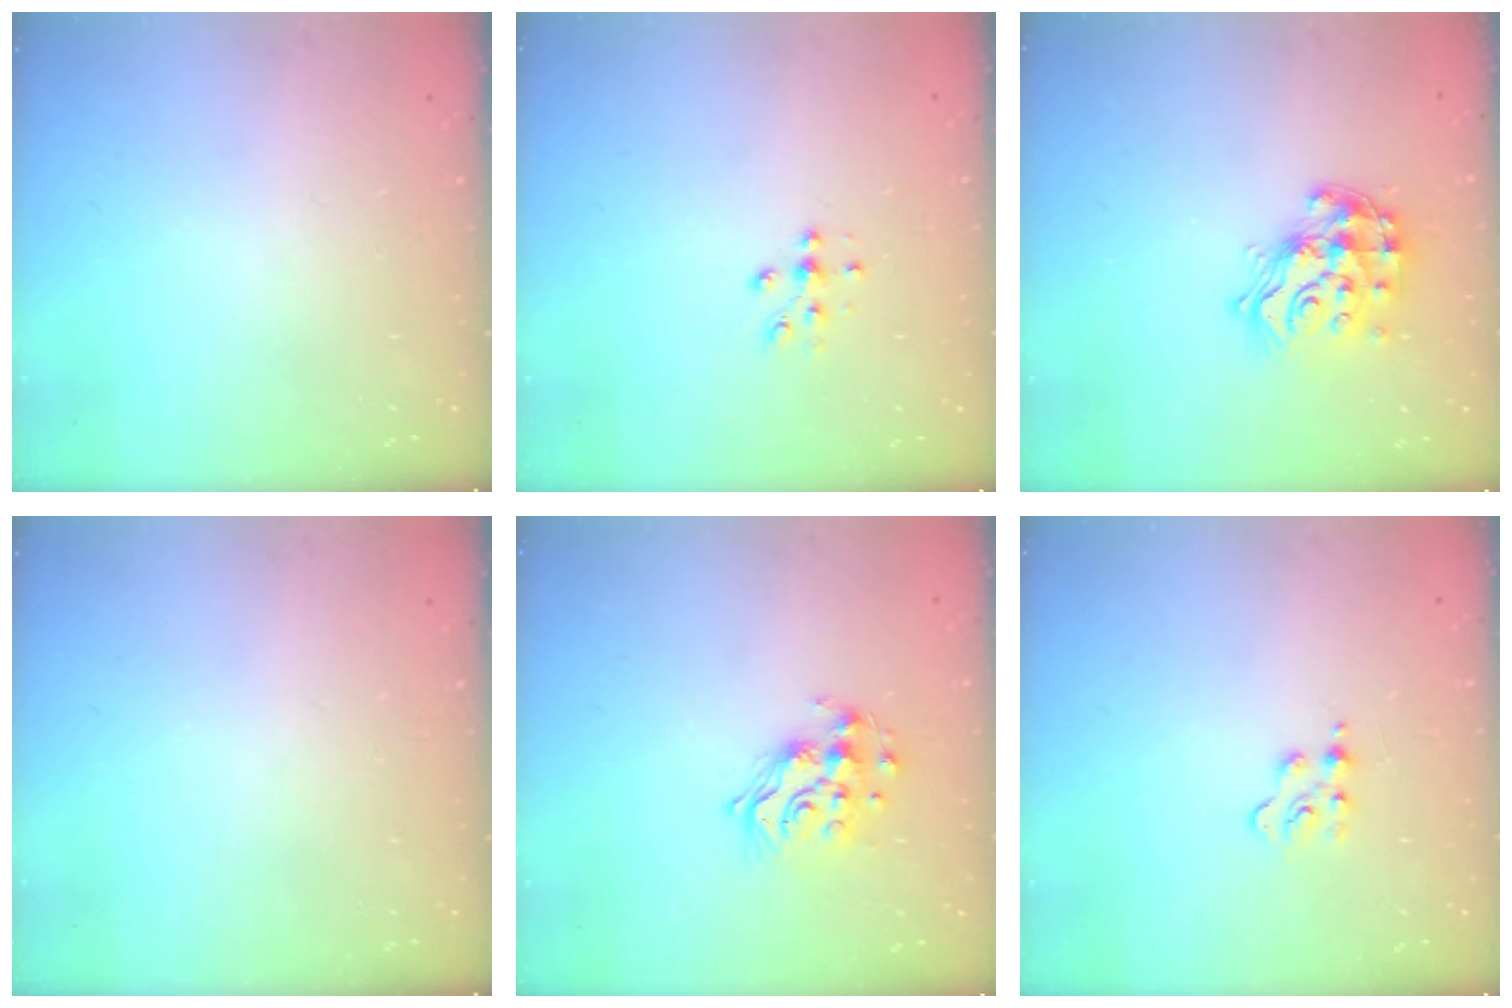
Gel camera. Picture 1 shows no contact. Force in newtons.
{"total": 6.2, "press": 5.9, "slide": 1.9}
{"total": 15.8, "press": 15.7, "slide": 1.3}
{"total": 0.0}
{"total": 13.4, "press": 13.4, "slide": 1.1}
{"total": 2.4, "press": 2.4, "slide": 0.3}